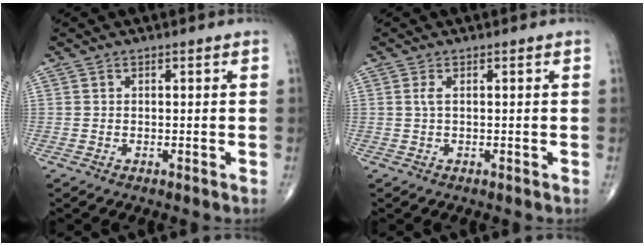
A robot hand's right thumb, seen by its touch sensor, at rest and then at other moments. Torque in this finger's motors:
{"motor_torque": [0.15, 0.17, 0.00, -0.02, -0.02]}